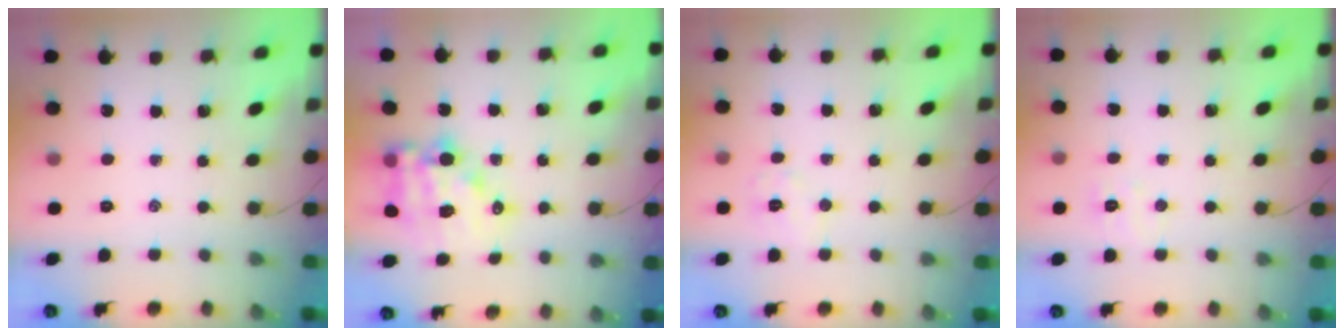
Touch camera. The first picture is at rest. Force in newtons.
{"total": 13.9, "press": 13.5, "slide": 3.5}
{"total": 6.2, "press": 6.1, "slide": 0.9}
{"total": 4.6, "press": 4.5, "slide": 1.0}